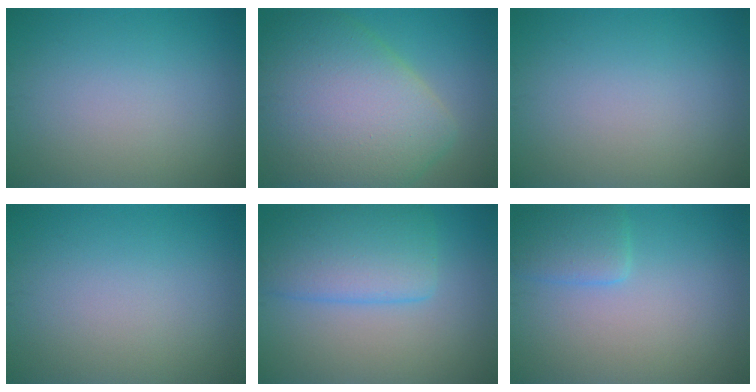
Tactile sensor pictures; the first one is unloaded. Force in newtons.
{"total": 11.5, "press": 11.5, "slide": 0.5}
{"total": 0.0}
{"total": 0.0}
{"total": 5.9, "press": 5.9, "slide": 0.5}
{"total": 2.6, "press": 2.5, "slide": 0.2}